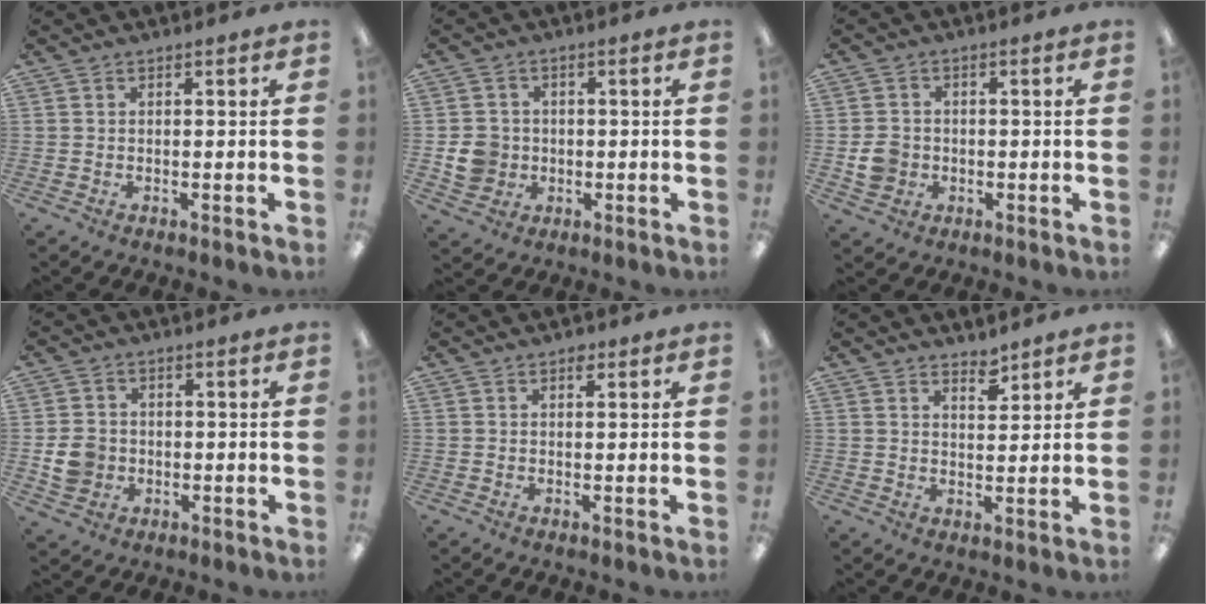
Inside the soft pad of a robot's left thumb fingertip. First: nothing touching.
{"total": 6.3, "force": [-0.8, 5.9, 2.0], "torque": [-0.047, 0.013, -0.012]}
{"total": 5.1, "force": [-1.1, 4.6, 1.9], "torque": [-0.031, 0.006, -0.018]}
{"total": 6.3, "force": [-1.1, 5.5, 2.7], "torque": [-0.054, 0.010, -0.017]}
{"total": 1.3, "force": [0.8, 0.7, 0.8], "torque": [-0.002, -0.004, 0.010]}
{"total": 3.8, "force": [3.3, 1.4, 1.3], "torque": [-0.008, -0.024, 0.057]}